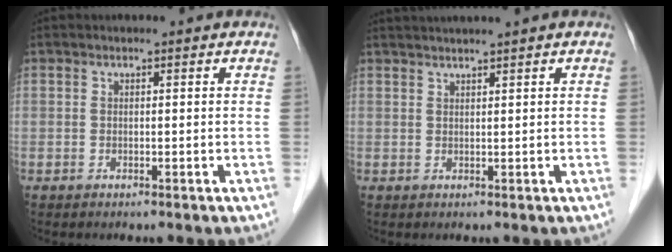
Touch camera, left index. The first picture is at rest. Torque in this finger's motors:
{"motor_torque": [0.37, -0.53, 0.13, 0.03]}